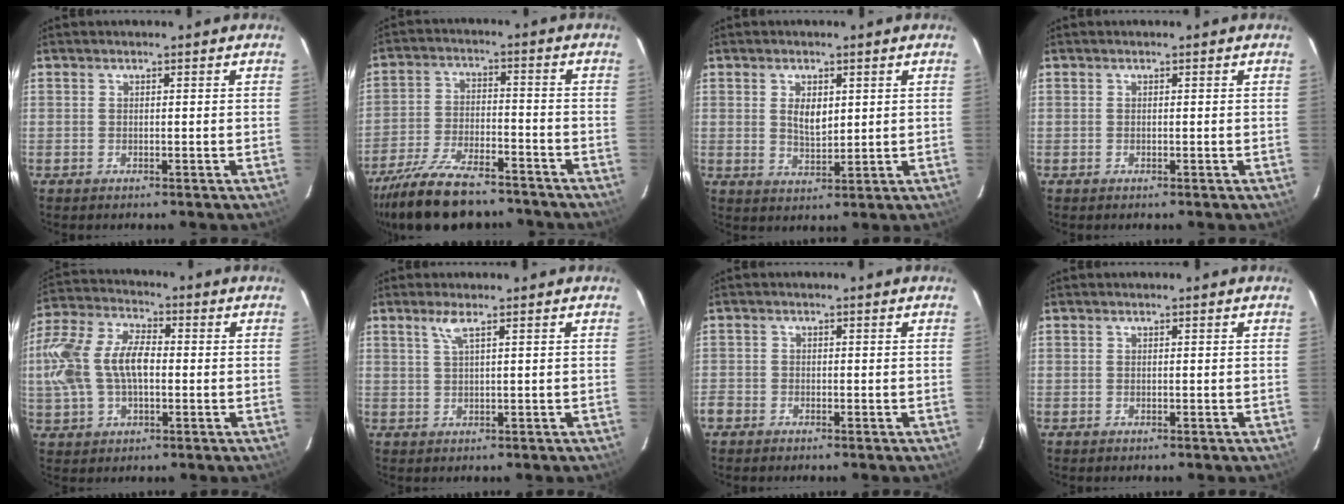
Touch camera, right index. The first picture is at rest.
{"total": 18.9, "force": [-15.7, 6.1, 8.7], "torque": [-0.187, -0.023, -0.253]}
{"total": 4.4, "force": [1.2, 2.5, 3.5], "torque": [-0.060, 0.000, 0.024]}
{"total": 0.0}
{"total": 16.4, "force": [-0.4, 9.9, 13.1], "torque": [-0.290, 0.023, -0.004]}
{"total": 2.3, "force": [1.3, -0.2, 1.9], "torque": [-0.038, 0.001, 0.029]}
{"total": 2.5, "force": [-1.6, 2.0, 0.4], "torque": [-0.014, 0.001, -0.032]}
{"total": 0.0}